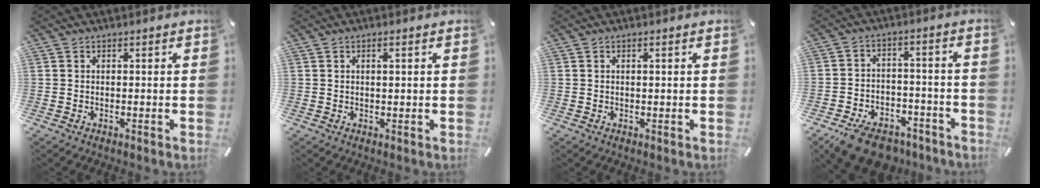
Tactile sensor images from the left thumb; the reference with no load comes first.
{"total": 1.3, "force": [0.4, 0.3, 1.2], "torque": [-0.025, 0.001, 0.006]}
{"total": 0.8, "force": [0.2, 0.2, 0.8], "torque": [-0.015, 0.001, 0.003]}
{"total": 10.0, "force": [-7.4, 5.5, 3.9], "torque": [-0.055, 0.054, -0.130]}